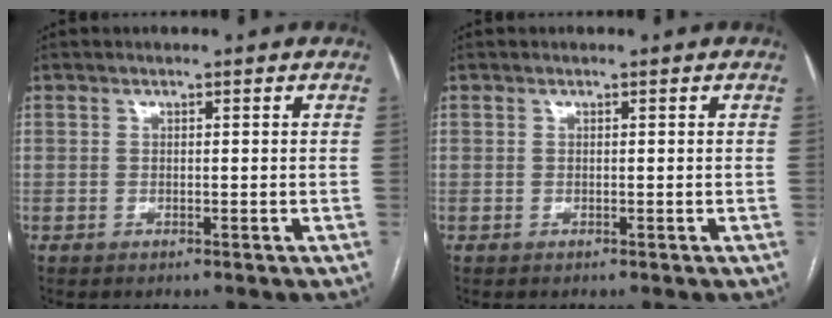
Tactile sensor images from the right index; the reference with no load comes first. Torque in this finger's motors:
{"motor_torque": [0.00, 0.00, 0.00, 0.00]}